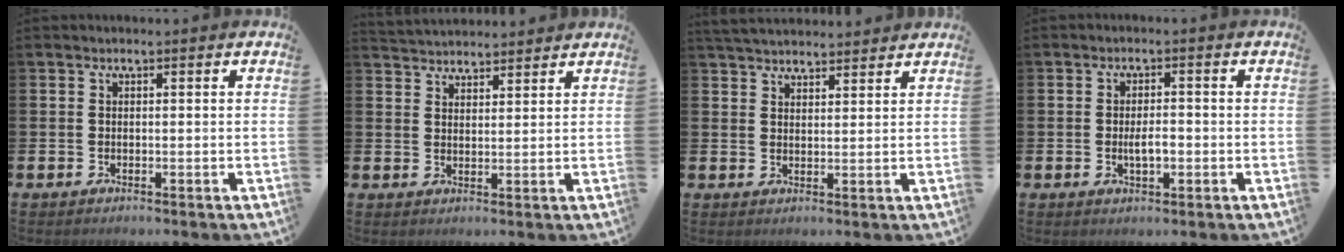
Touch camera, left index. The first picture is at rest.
{"total": 3.3, "force": [3.2, 0.5, -0.4], "torque": [-0.003, -0.015, 0.060]}
{"total": 3.9, "force": [3.8, 0.7, 0.4], "torque": [-0.018, -0.016, 0.071]}
{"total": 2.6, "force": [-0.5, 1.0, 2.3], "torque": [-0.035, -0.003, -0.012]}